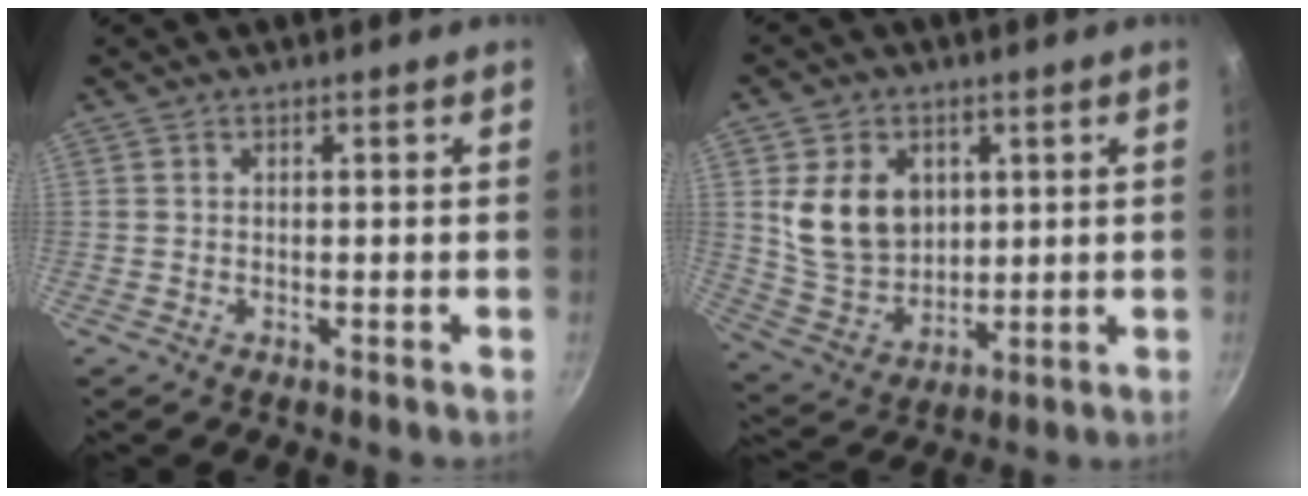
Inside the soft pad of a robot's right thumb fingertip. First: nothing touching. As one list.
[{"total": 13.1, "force": [3.0, 10.1, 7.8], "torque": [-0.115, -0.020, 0.068]}]